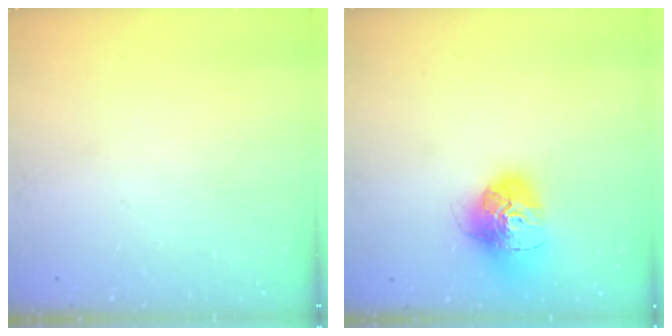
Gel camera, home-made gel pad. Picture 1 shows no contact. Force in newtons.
{"total": 16.0, "press": 16.0, "slide": 1.5}